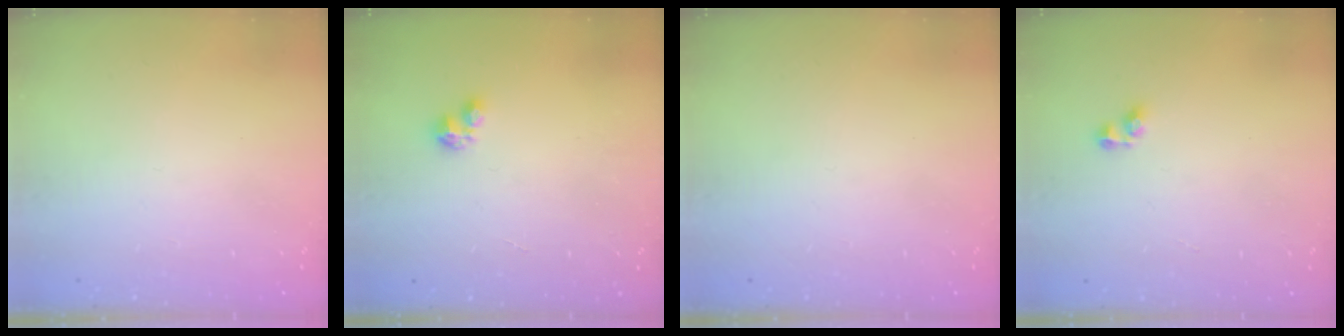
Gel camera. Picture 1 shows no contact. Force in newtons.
{"total": 1.0, "press": 1.0, "slide": 0.1}
{"total": 0.0}
{"total": 2.5, "press": 2.5, "slide": 0.1}